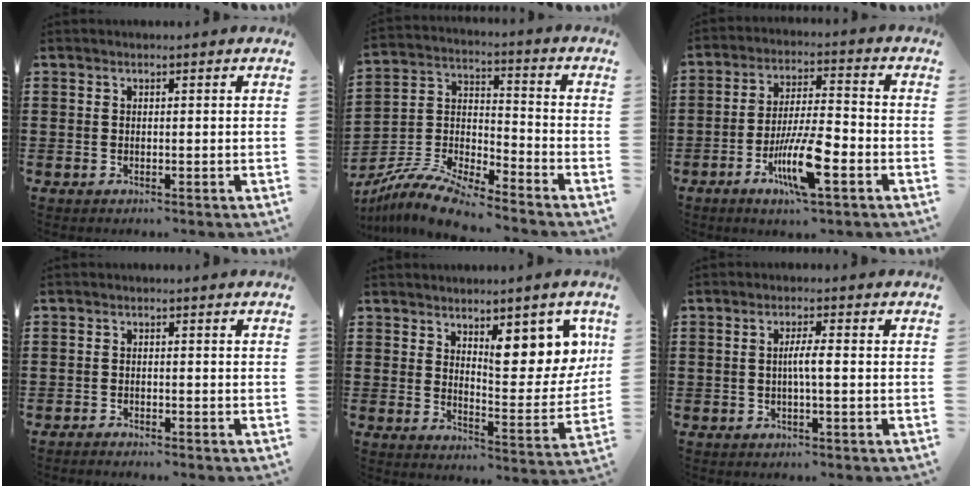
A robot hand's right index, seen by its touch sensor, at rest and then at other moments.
{"total": 9.1, "force": [-8.5, 0.7, 3.2], "torque": [-0.080, 0.002, -0.174]}
{"total": 10.4, "force": [-4.3, 2.6, 9.0], "torque": [-0.182, -0.002, -0.080]}
{"total": 1.2, "force": [-1.2, 0.1, 0.0], "torque": [-0.004, 0.003, -0.025]}
{"total": 9.6, "force": [5.7, 3.8, 6.7], "torque": [-0.096, -0.030, 0.094]}
{"total": 2.8, "force": [-0.4, 0.2, 2.7], "torque": [-0.050, -0.003, -0.008]}